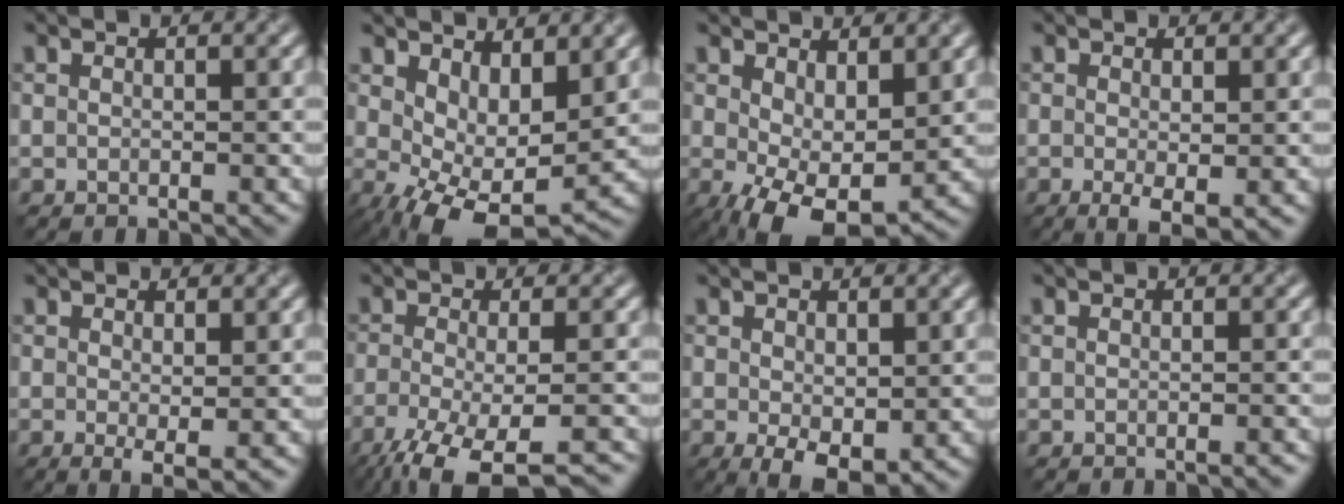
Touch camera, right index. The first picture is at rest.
{"total": 6.7, "force": [0.5, 3.3, 5.8], "torque": [-0.106, -0.016, 0.015]}
{"total": 7.5, "force": [-1.0, 3.8, 6.4], "torque": [-0.117, -0.015, -0.006]}
{"total": 2.6, "force": [-0.5, 0.7, 2.4], "torque": [-0.043, -0.013, -0.008]}
{"total": 2.0, "force": [0.0, 0.4, 2.0], "torque": [-0.033, -0.012, 0.003]}
{"total": 9.6, "force": [-6.4, 2.9, 6.5], "torque": [-0.108, -0.034, -0.096]}
{"total": 4.0, "force": [-0.7, 2.1, 3.3], "torque": [-0.060, -0.014, -0.005]}
{"total": 0.7, "force": [-0.5, 0.1, 0.5], "torque": [-0.003, 0.001, -0.009]}